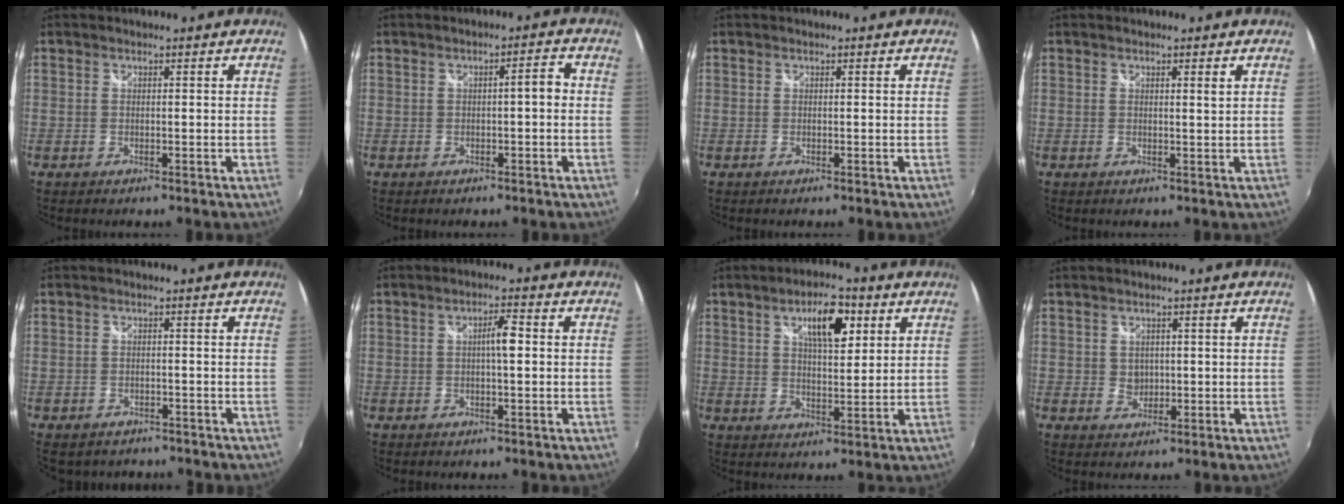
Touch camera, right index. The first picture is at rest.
{"total": 2.6, "force": [-0.2, 0.6, 2.6], "torque": [-0.039, 0.009, -0.004]}
{"total": 0.0}
{"total": 1.0, "force": [0.6, -0.1, 0.8], "torque": [-0.013, 0.001, 0.008]}
{"total": 4.2, "force": [-3.4, 2.2, 0.9], "torque": [-0.028, -0.017, -0.049]}
{"total": 3.2, "force": [0.1, 0.6, 3.1], "torque": [-0.053, 0.006, 0.001]}
{"total": 8.9, "force": [4.0, 3.3, 7.2], "torque": [-0.114, 0.016, 0.065]}
{"total": 2.3, "force": [0.3, 2.2, 0.8], "torque": [-0.009, 0.002, 0.006]}